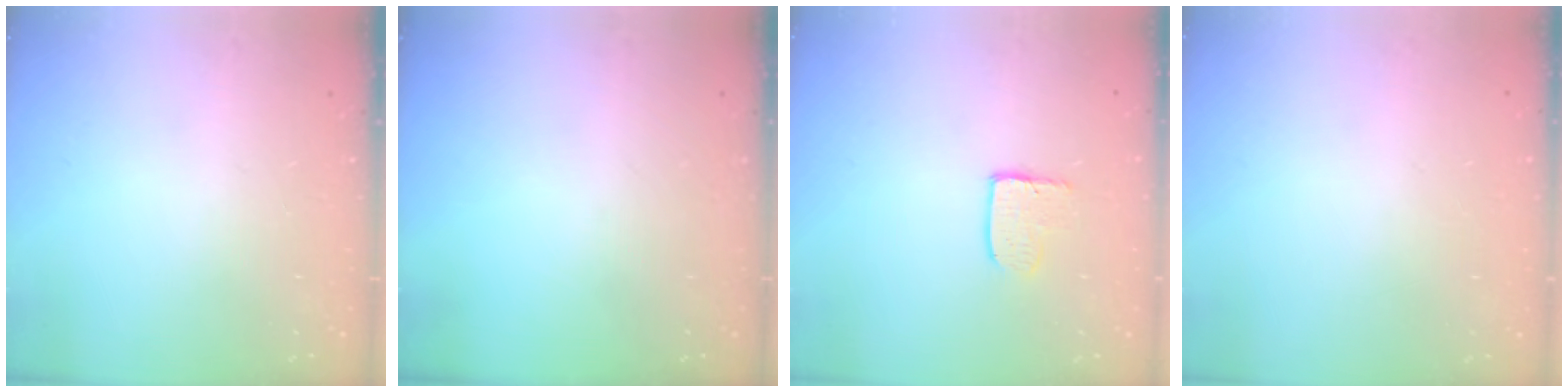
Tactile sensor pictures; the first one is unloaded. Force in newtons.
{"total": 0.0}
{"total": 3.7, "press": 3.7, "slide": 0.2}
{"total": 0.0}